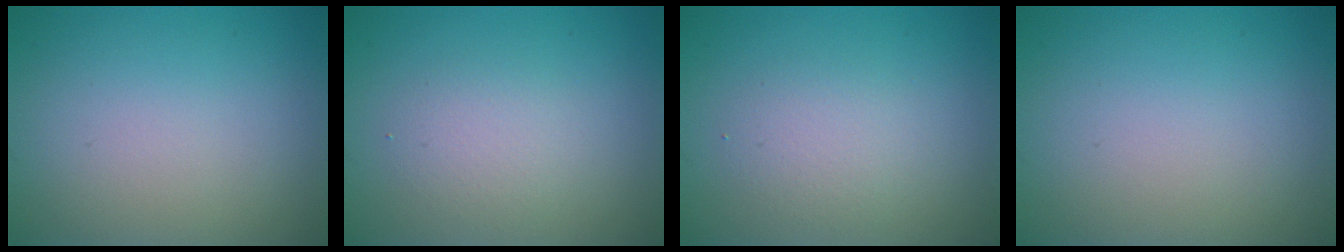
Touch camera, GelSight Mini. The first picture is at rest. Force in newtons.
{"total": 2.2, "press": 2.2, "slide": 0.3}
{"total": 2.1, "press": 2.1, "slide": 0.1}
{"total": 0.0}